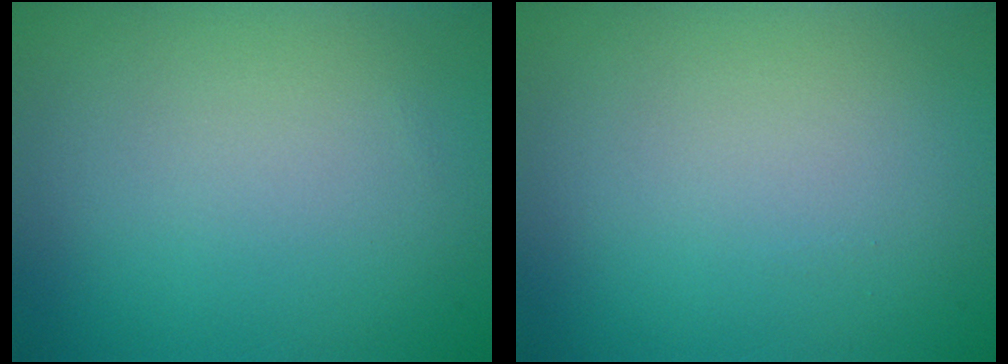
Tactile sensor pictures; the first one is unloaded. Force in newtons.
{"total": 0.0}